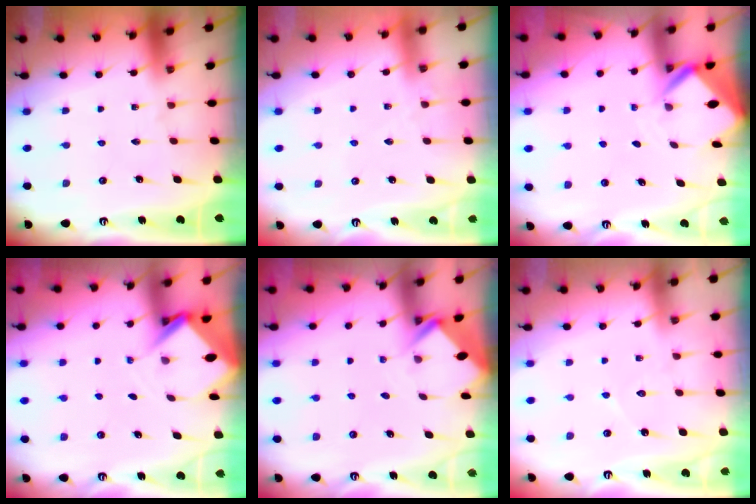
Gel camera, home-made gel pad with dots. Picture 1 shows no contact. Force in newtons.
{"total": 2.1, "press": 2.1, "slide": 0.4}
{"total": 3.2, "press": 3.2, "slide": 0.2}
{"total": 3.6, "press": 3.6, "slide": 0.3}
{"total": 2.7, "press": 2.7, "slide": 0.2}
{"total": 5.9, "press": 5.8, "slide": 0.7}